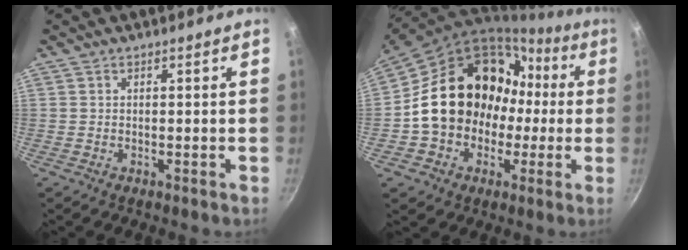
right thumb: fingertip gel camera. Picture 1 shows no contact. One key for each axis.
{"total": 21.2, "fx": 0.2, "fy": 17.3, "fz": 12.2, "tx": -0.185, "ty": 0.072, "tz": 0.015}